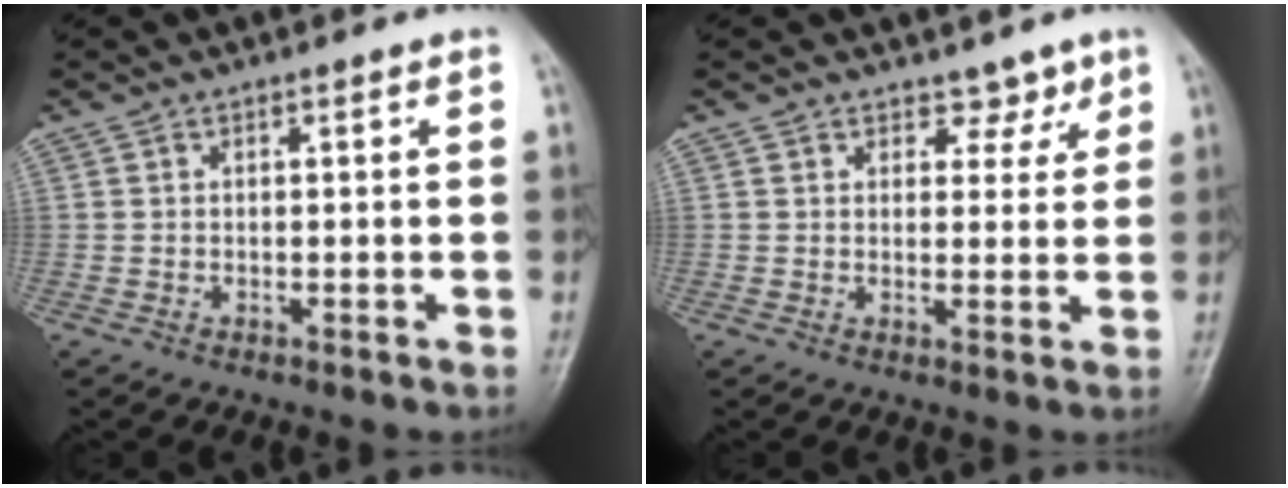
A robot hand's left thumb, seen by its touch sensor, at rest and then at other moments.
{"total": 3.5, "force": [2.6, 2.3, 0.8], "torque": [0.018, -0.015, 0.035]}